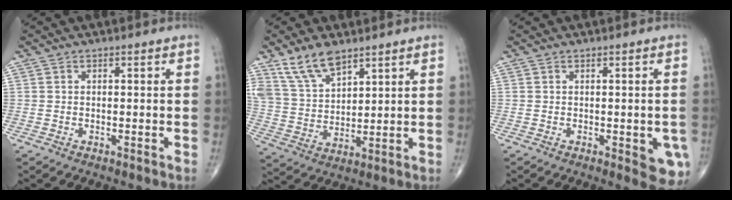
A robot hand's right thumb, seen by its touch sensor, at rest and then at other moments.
{"total": 9.9, "force": [7.1, 4.4, 5.4], "torque": [-0.092, -0.031, 0.150]}
{"total": 6.3, "force": [-1.7, 2.2, 5.6], "torque": [-0.046, -0.010, -0.016]}